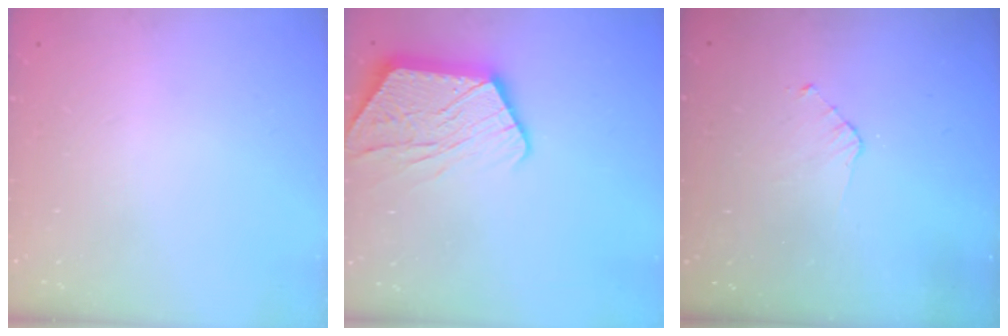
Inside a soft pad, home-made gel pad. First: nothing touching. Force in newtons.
{"total": 14.2, "press": 14.2, "slide": 1.0}
{"total": 3.7, "press": 3.7, "slide": 0.3}